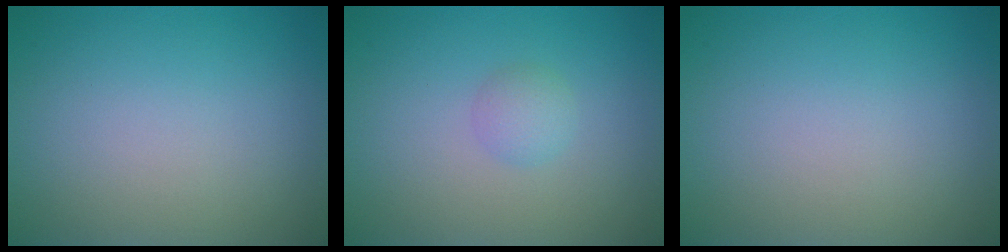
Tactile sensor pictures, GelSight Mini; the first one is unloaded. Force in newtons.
{"total": 1.3, "press": 1.3, "slide": 0.1}
{"total": 0.0}